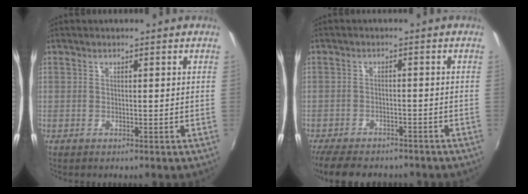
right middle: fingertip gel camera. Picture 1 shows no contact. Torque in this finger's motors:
{"motor_torque": [1.13, -0.96, 0.11, 0.05]}